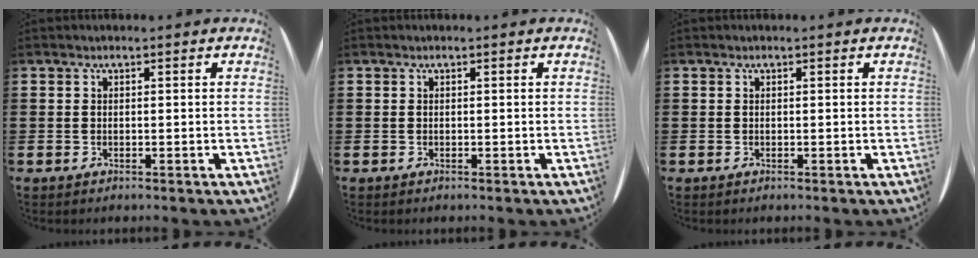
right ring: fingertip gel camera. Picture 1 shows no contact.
{"total": 0.0}
{"total": 0.0}